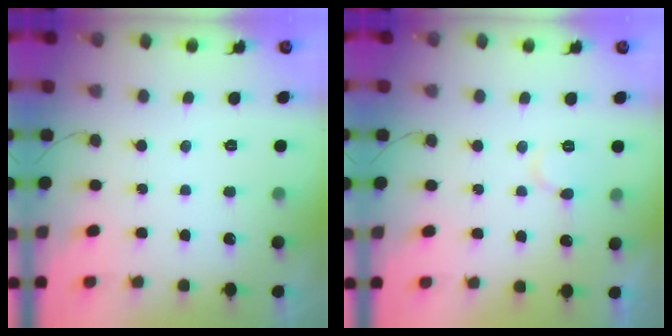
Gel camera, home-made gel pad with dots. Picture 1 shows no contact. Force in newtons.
{"total": 7.7, "press": 7.7, "slide": 0.7}